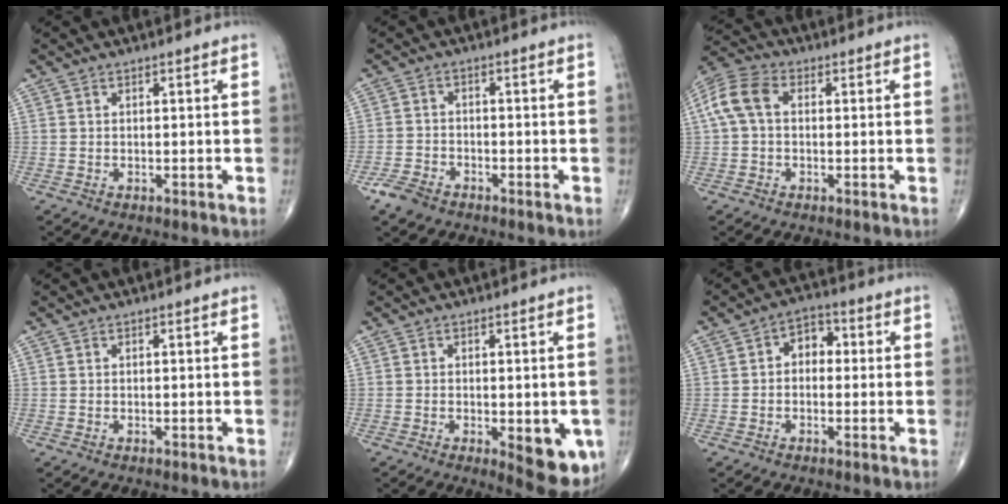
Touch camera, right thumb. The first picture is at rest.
{"total": 4.3, "force": [-3.1, 2.4, 1.8], "torque": [-0.039, 0.006, -0.059]}
{"total": 7.9, "force": [0.9, 5.3, 5.8], "torque": [-0.126, 0.028, 0.010]}
{"total": 0.0}
{"total": 9.5, "force": [-2.7, 3.8, 8.3], "torque": [-0.083, -0.012, -0.027]}
{"total": 5.0, "force": [0.2, 3.7, 3.3], "torque": [-0.023, 0.020, -0.009]}